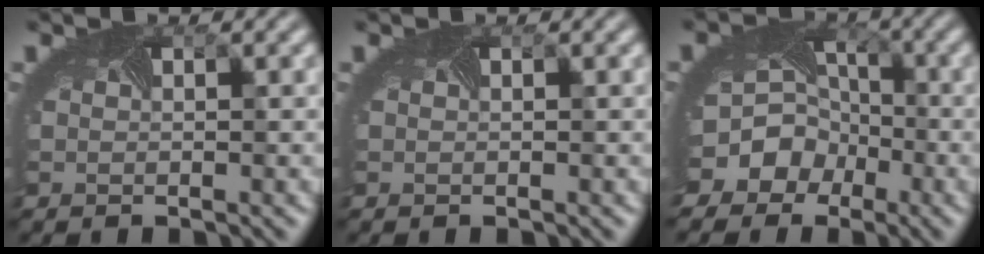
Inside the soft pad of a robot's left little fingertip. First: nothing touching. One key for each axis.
{"total": 0.0}
{"total": 10.4, "fx": -4.5, "fy": 8.8, "fz": 3.3, "tx": -0.071, "ty": -0.015, "tz": -0.089}